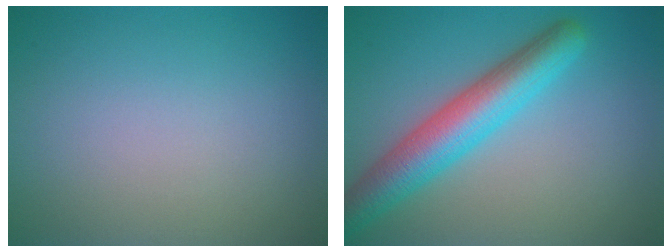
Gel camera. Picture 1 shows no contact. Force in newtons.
{"total": 6.2, "press": 6.2, "slide": 0.1}